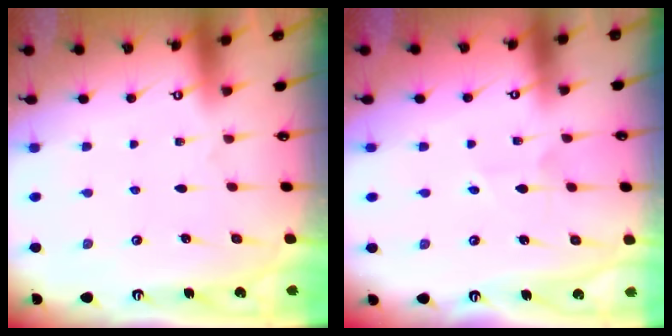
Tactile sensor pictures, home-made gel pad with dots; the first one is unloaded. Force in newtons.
{"total": 2.8, "press": 2.8, "slide": 0.3}